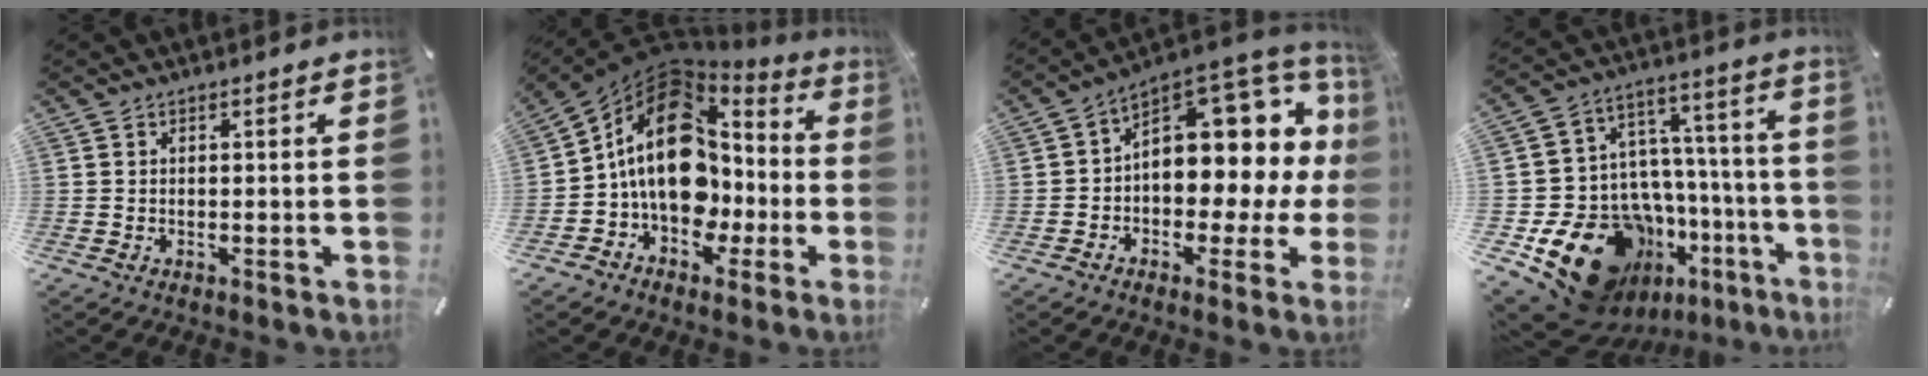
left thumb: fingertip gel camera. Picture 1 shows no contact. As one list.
[{"total": 19.1, "force": [1.3, 14.2, 12.8], "torque": [-0.216, -0.011, 0.026]}, {"total": 14.3, "force": [5.1, 9.5, 9.4], "torque": [-0.101, -0.066, 0.081]}, {"total": 21.7, "force": [-12.5, 13.7, 11.3], "torque": [-0.182, 0.038, -0.180]}]